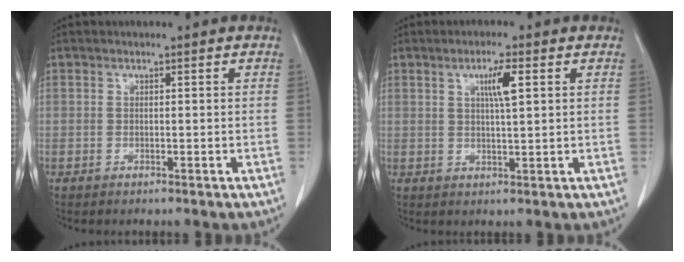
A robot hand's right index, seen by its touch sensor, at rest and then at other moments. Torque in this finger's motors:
{"motor_torque": [0.41, 0.06, 0.20, 0.05]}